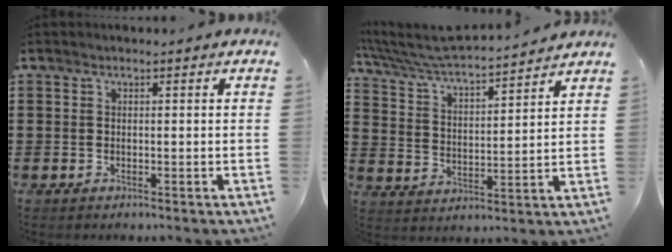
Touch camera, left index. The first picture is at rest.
{"total": 5.5, "force": [5.3, 0.0, 1.7], "torque": [-0.058, -0.041, 0.085]}